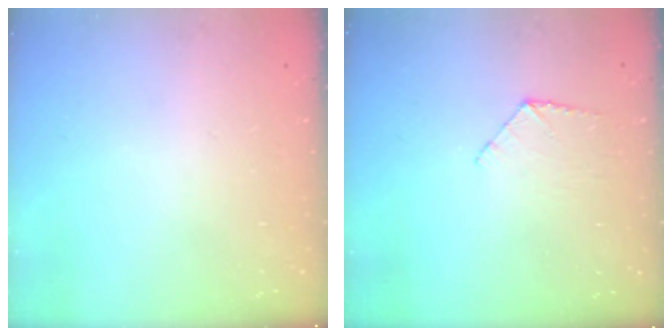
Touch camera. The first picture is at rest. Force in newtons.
{"total": 6.1, "press": 6.1, "slide": 0.5}